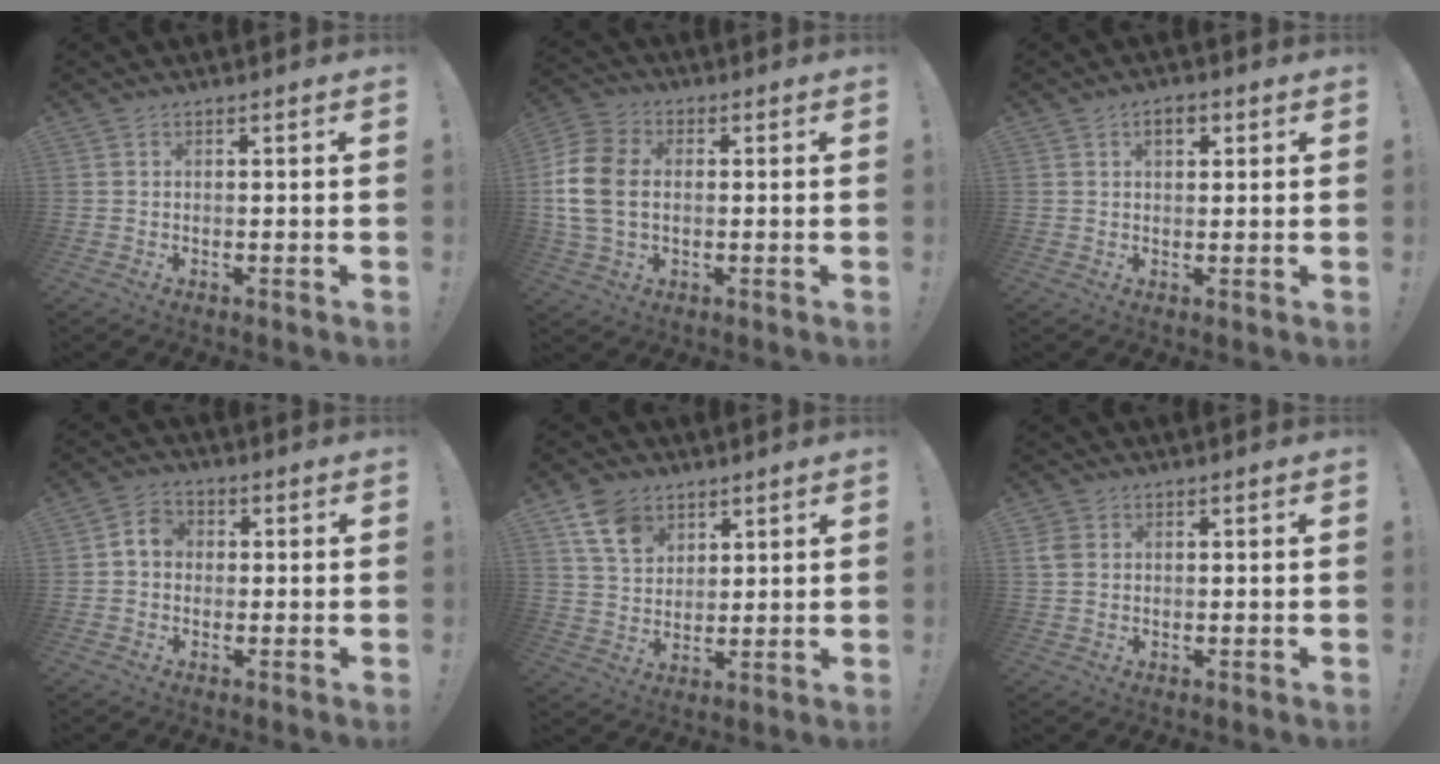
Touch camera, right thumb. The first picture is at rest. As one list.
[{"total": 13.9, "force": [0.6, 10.1, 9.5], "torque": [-0.204, 0.003, 0.010]}, {"total": 3.9, "force": [1.5, 2.3, 2.7], "torque": [-0.044, 0.003, 0.023]}, {"total": 5.4, "force": [0.1, 4.6, 2.9], "torque": [-0.054, 0.018, 0.005]}, {"total": 11.2, "force": [6.4, 7.9, 4.8], "torque": [-0.079, -0.025, 0.126]}, {"total": 3.8, "force": [0.7, 3.1, 2.1], "torque": [-0.034, 0.006, 0.016]}]